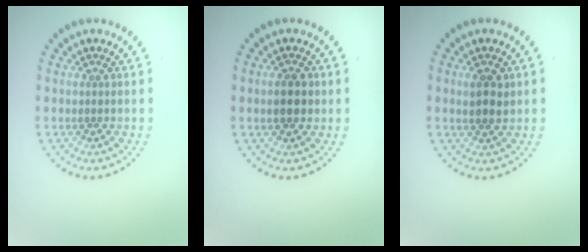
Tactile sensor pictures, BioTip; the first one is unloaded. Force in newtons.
{"total": 2.5, "press": 2.5, "slide": 0.2}
{"total": 2.0, "press": 1.9, "slide": 0.7}